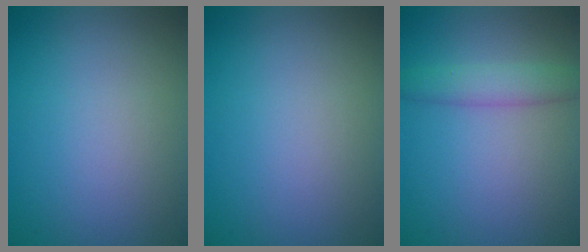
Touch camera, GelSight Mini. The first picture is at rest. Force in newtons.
{"total": 0.0}
{"total": 2.9, "press": 2.9, "slide": 0.1}